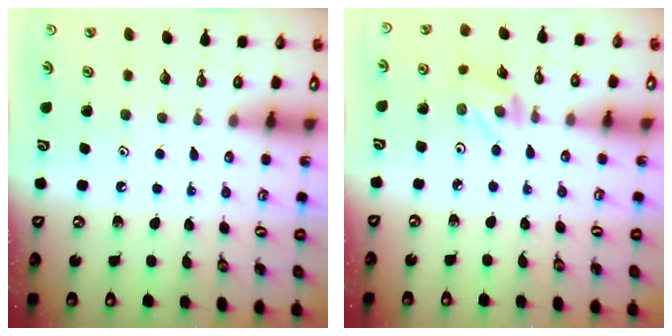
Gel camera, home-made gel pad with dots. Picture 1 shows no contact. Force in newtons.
{"total": 2.0, "press": 1.9, "slide": 0.3}